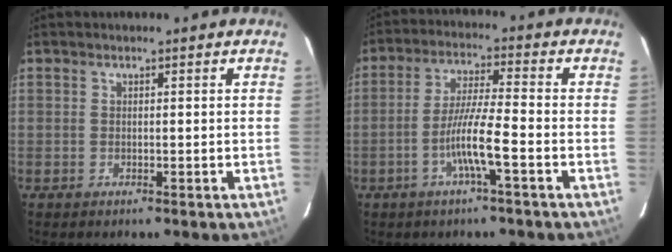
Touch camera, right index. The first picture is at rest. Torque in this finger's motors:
{"motor_torque": [1.29, -0.85, 0.85, 0.17]}